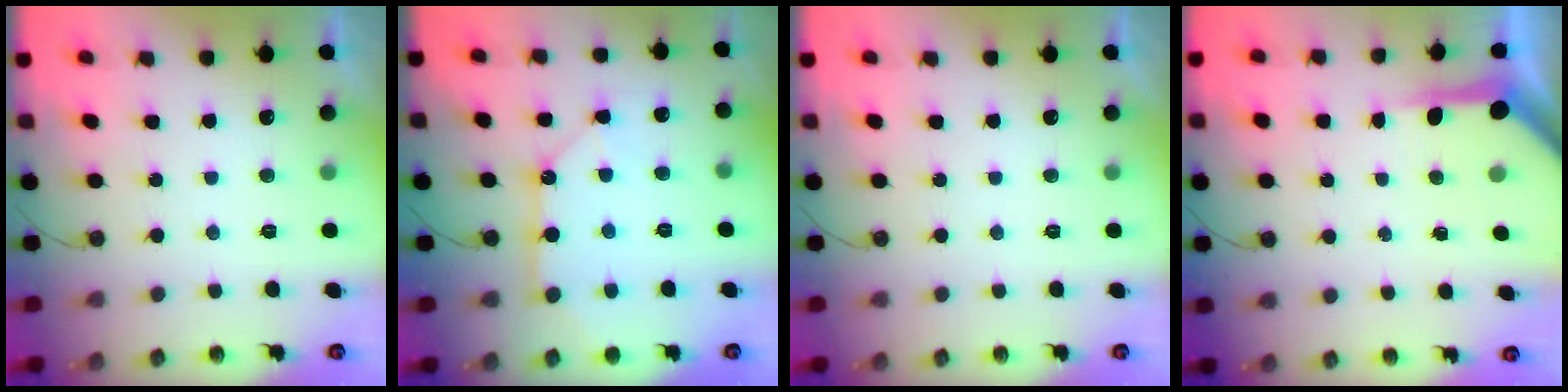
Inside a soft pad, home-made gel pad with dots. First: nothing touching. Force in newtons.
{"total": 11.7, "press": 11.7, "slide": 1.0}
{"total": 0.0}
{"total": 5.7, "press": 5.7, "slide": 0.3}